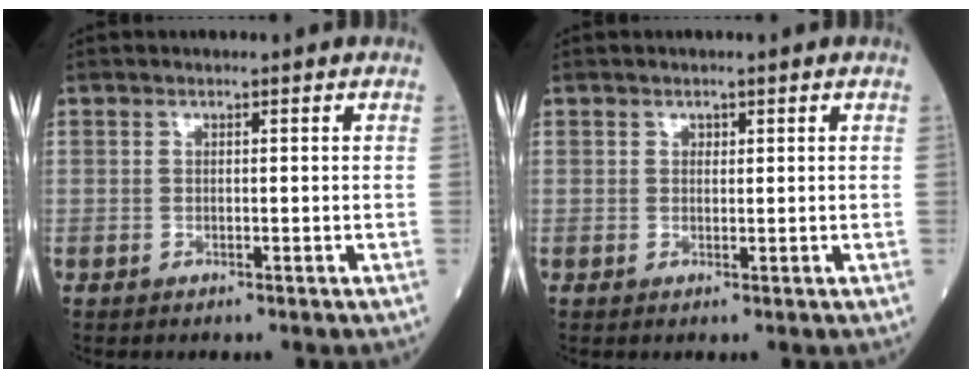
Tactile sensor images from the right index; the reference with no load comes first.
{"total": 0.5, "force": [0.3, 0.4, 0.2], "torque": [0.000, -0.001, 0.004]}